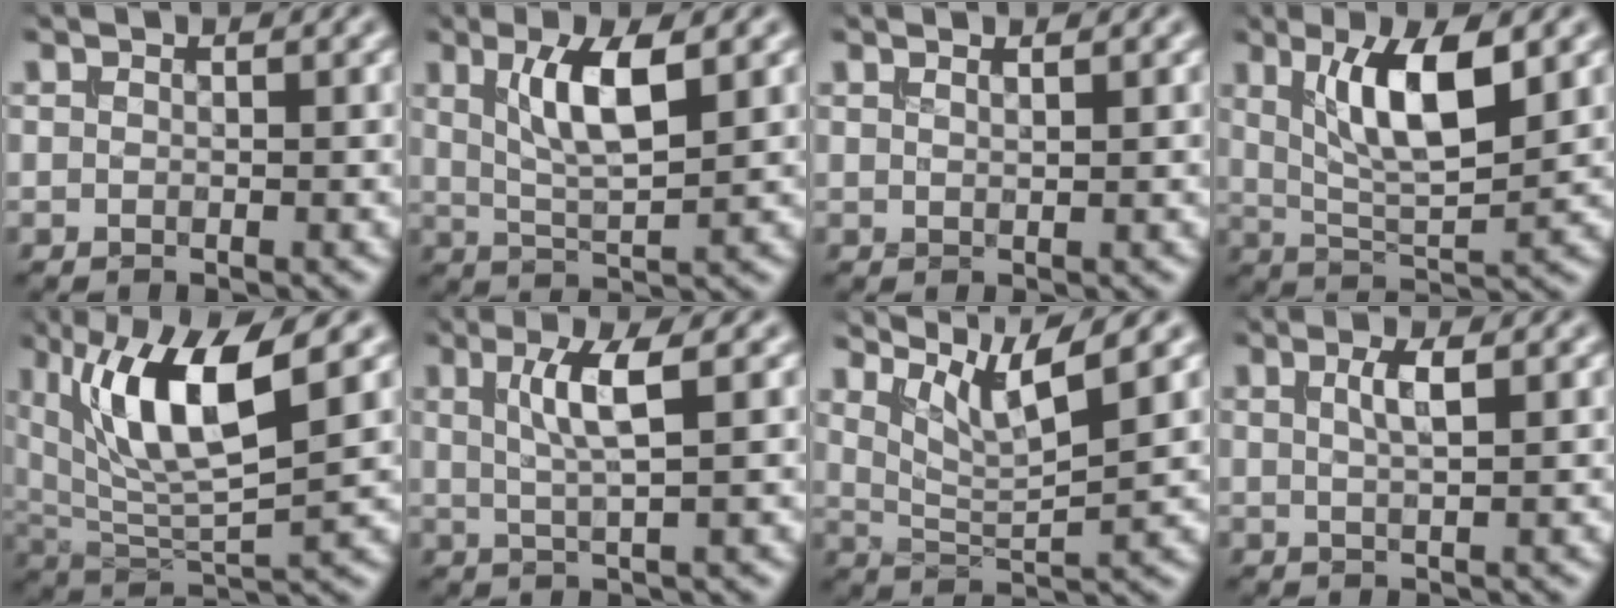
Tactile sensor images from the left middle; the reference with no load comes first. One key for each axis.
{"total": 5.4, "fx": 1.9, "fy": 1.5, "fz": 4.8, "tx": -0.091, "ty": -0.003, "tz": 0.037}
{"total": 1.0, "fx": 0.8, "fy": 0.3, "fz": 0.6, "tx": -0.003, "ty": 0.001, "tz": 0.005}
{"total": 7.3, "fx": 2.6, "fy": 2.1, "fz": 6.5, "tx": -0.112, "ty": -0.005, "tz": 0.048}
{"total": 9.0, "fx": 3.6, "fy": 2.6, "fz": 7.8, "tx": -0.146, "ty": -0.007, "tz": 0.066}
{"total": 4.0, "fx": 1.1, "fy": 0.7, "fz": 3.7, "tx": -0.067, "ty": 0.001, "tz": 0.022}
{"total": 5.4, "fx": 3.8, "fy": 0.9, "fz": 3.8, "tx": -0.069, "ty": 0.001, "tz": 0.072}
{"total": 2.2, "fx": 0.8, "fy": 0.6, "fz": 2.0, "tx": -0.033, "ty": 0.004, "tz": 0.010}